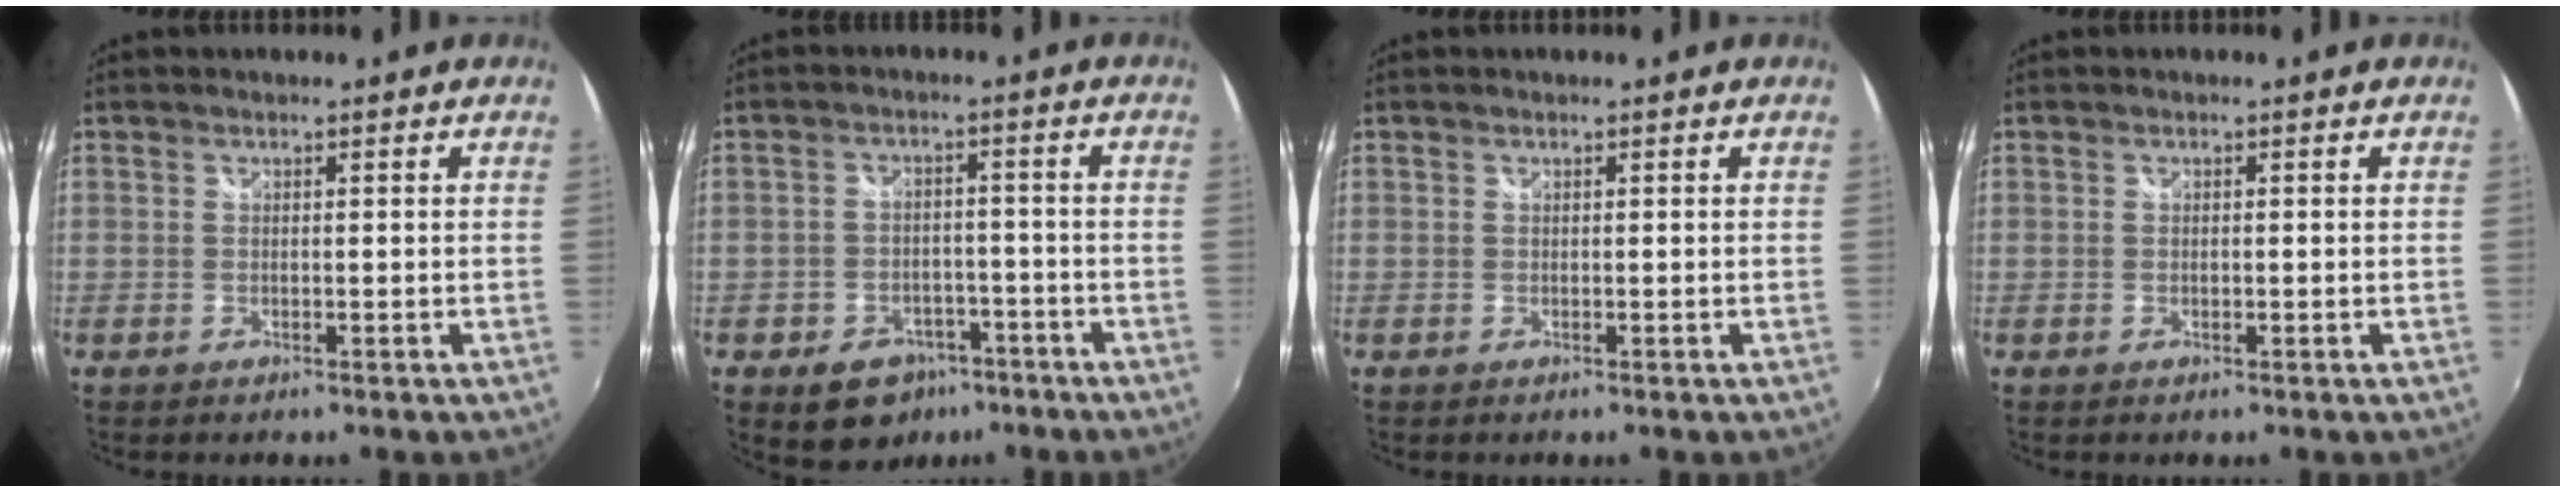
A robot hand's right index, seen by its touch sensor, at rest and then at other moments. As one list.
[{"total": 8.7, "force": [-5.2, 6.3, 3.0], "torque": [-0.074, 0.016, -0.061]}, {"total": 0.0}, {"total": 0.0}]